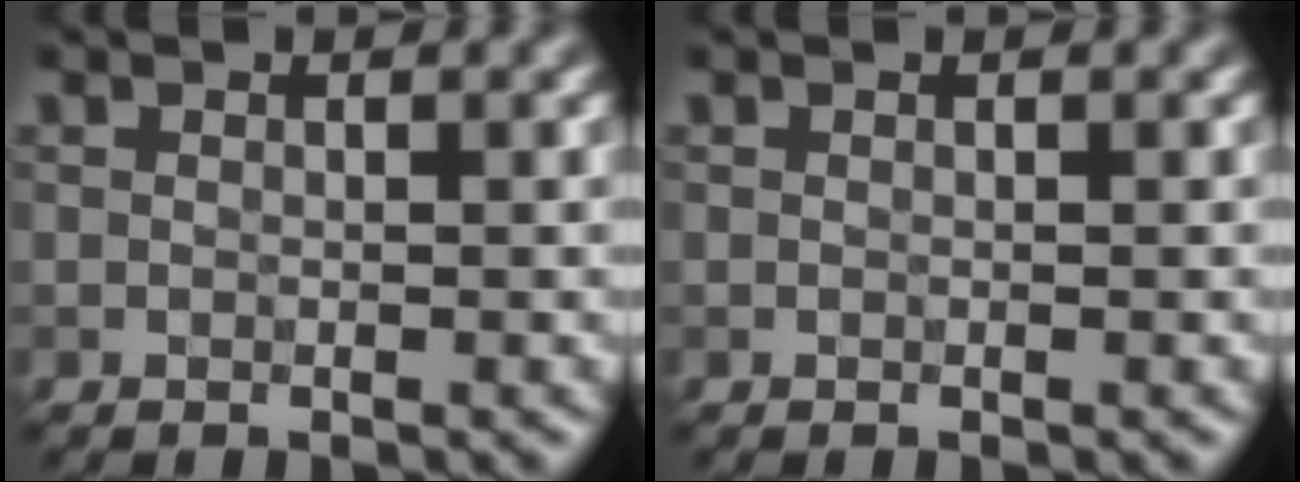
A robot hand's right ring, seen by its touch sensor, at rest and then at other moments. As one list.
[{"total": 0.0}]